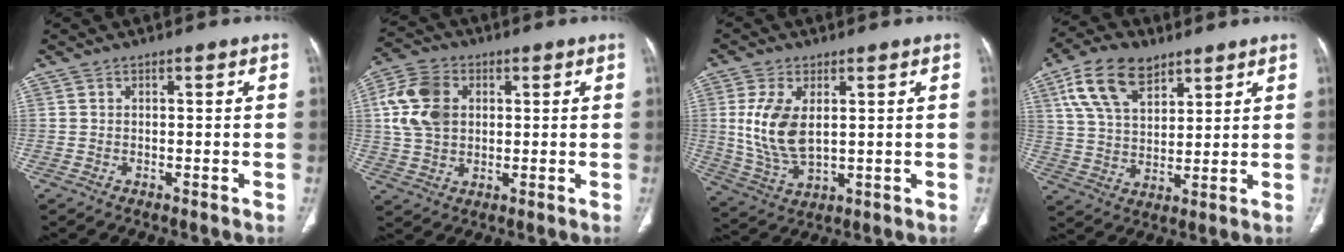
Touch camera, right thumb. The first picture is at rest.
{"total": 11.4, "force": [2.3, 8.3, 7.4], "torque": [-0.136, 0.007, 0.041]}
{"total": 10.8, "force": [1.9, 5.9, 8.9], "torque": [-0.183, -0.015, 0.049]}
{"total": 13.2, "force": [7.1, 7.4, 8.2], "torque": [-0.139, -0.016, 0.137]}